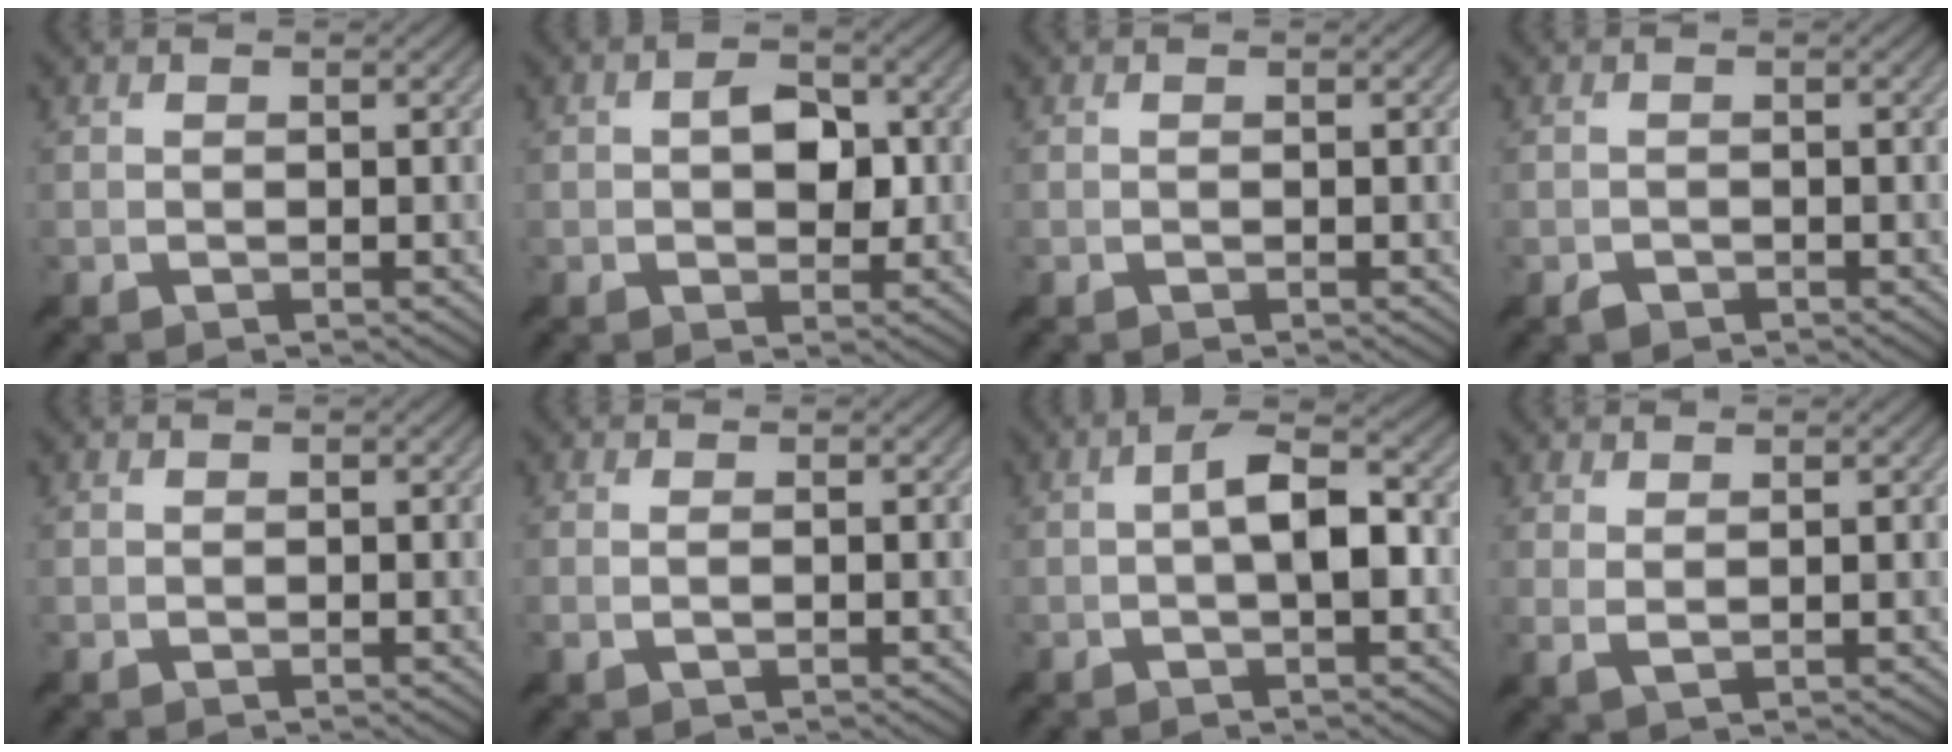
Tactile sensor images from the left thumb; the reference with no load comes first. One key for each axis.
{"total": 4.2, "fx": 0.2, "fy": 2.7, "fz": 3.3, "tx": -0.052, "ty": 0.003, "tz": -0.002}
{"total": 0.0}
{"total": 0.9, "fx": -0.7, "fy": 0.5, "fz": 0.3, "tx": -0.005, "ty": 0.000, "tz": -0.015}
{"total": 0.0}
{"total": 1.2, "fx": 0.0, "fy": 0.1, "fz": 1.2, "tx": -0.024, "ty": 0.003, "tz": -0.003}
{"total": 6.4, "fx": -0.5, "fy": 1.8, "fz": 6.1, "tx": -0.106, "ty": 0.019, "tz": -0.018}
{"total": 2.3, "fx": 1.1, "fy": 0.5, "fz": 2.0, "tx": -0.039, "ty": 0.004, "tz": 0.021}